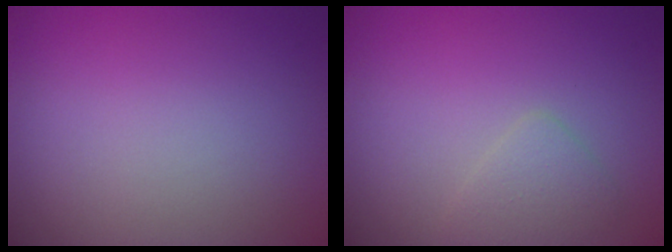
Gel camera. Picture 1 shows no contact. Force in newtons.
{"total": 1.5, "press": 1.5, "slide": 0.1}